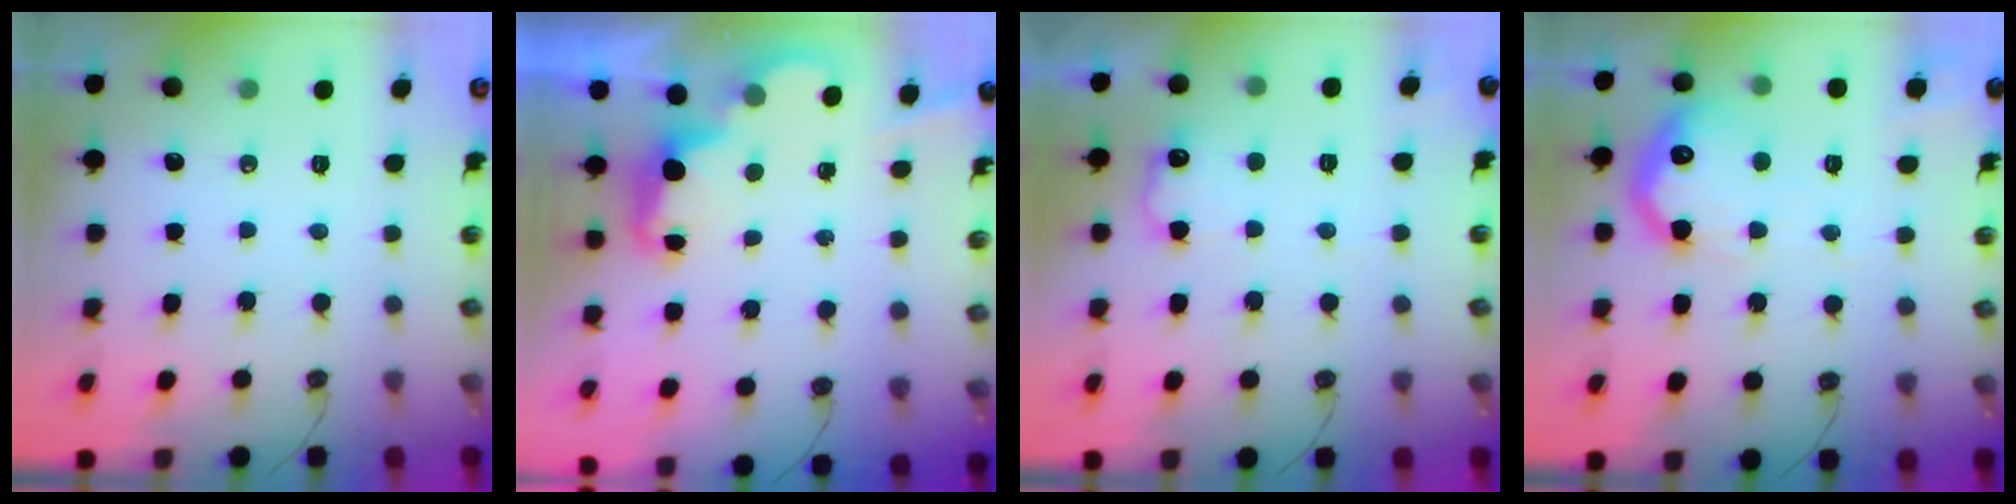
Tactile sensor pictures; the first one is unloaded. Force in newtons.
{"total": 2.5, "press": 2.5, "slide": 0.5}
{"total": 9.0, "press": 9.0, "slide": 0.6}
{"total": 17.8, "press": 17.8, "slide": 1.1}